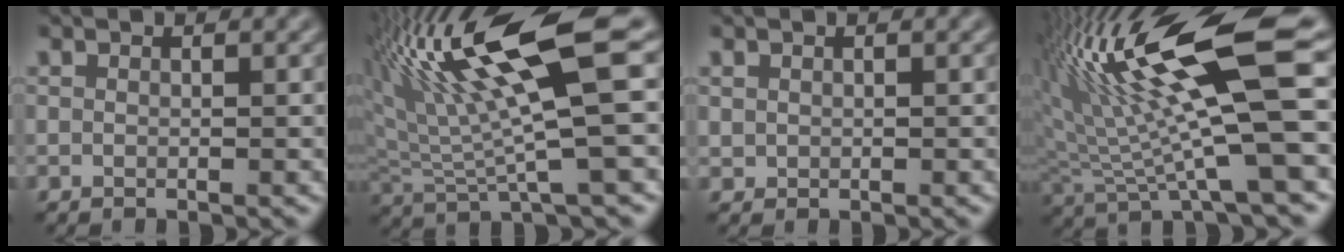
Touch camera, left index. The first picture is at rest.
{"total": 10.9, "force": [4.2, 2.3, 9.8], "torque": [-0.175, 0.004, 0.079]}
{"total": 0.6, "force": [0.0, 0.6, -0.1], "torque": [0.004, -0.004, 0.003]}
{"total": 13.5, "force": [4.2, 2.8, 12.5], "torque": [-0.222, 0.010, 0.078]}